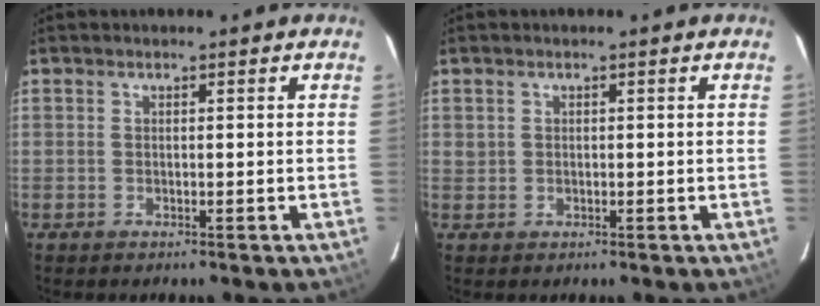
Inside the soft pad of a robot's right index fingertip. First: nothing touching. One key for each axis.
{"total": 1.1, "fx": 0.2, "fy": 1.0, "fz": 0.2, "tx": 0.000, "ty": 0.003, "tz": 0.005}